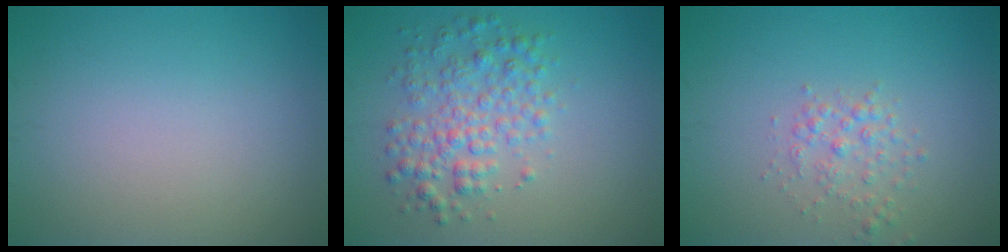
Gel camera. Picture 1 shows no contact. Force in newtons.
{"total": 4.0, "press": 4.0, "slide": 0.1}
{"total": 1.9, "press": 1.9, "slide": 0.1}